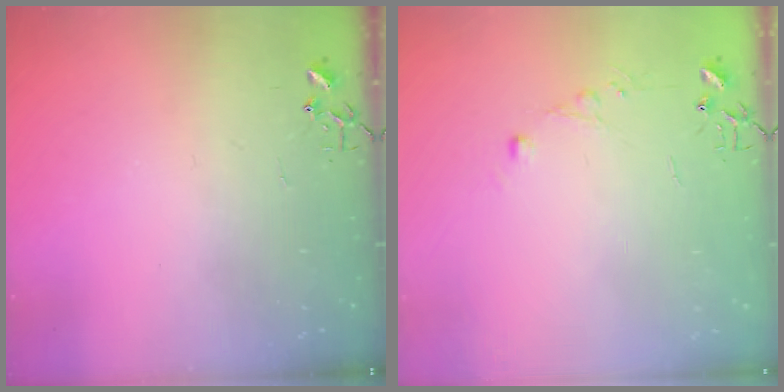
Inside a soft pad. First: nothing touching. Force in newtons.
{"total": 4.4, "press": 4.4, "slide": 0.5}